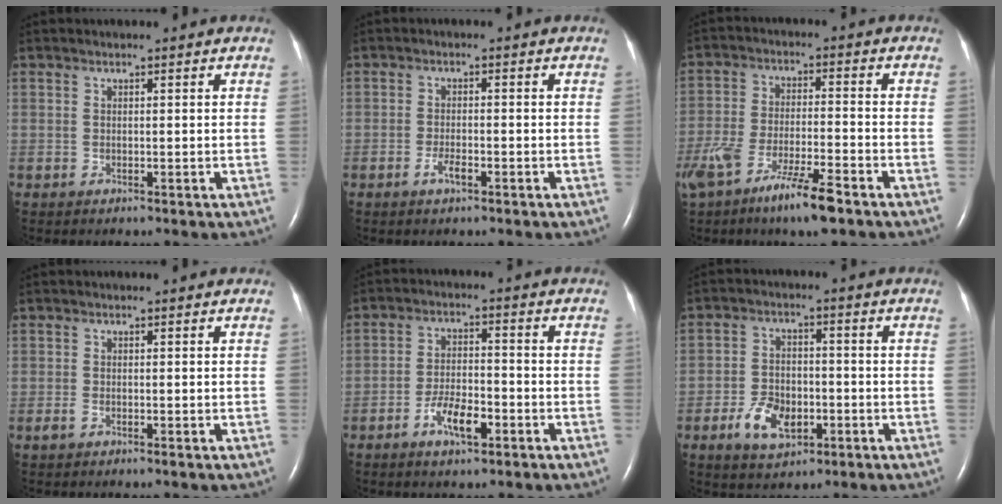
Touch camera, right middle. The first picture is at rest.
{"total": 2.2, "force": [-1.3, 0.6, 1.7], "torque": [-0.037, 0.000, -0.024]}
{"total": 11.7, "force": [-7.8, 1.6, 8.6], "torque": [-0.173, -0.021, -0.140]}
{"total": 1.0, "force": [-0.6, 0.2, 0.8], "torque": [-0.024, -0.003, -0.013]}
{"total": 5.8, "force": [-3.1, 1.9, 4.5], "torque": [-0.090, 0.001, -0.055]}
{"total": 6.9, "force": [-2.9, 4.1, 4.7], "torque": [-0.097, 0.003, -0.047]}